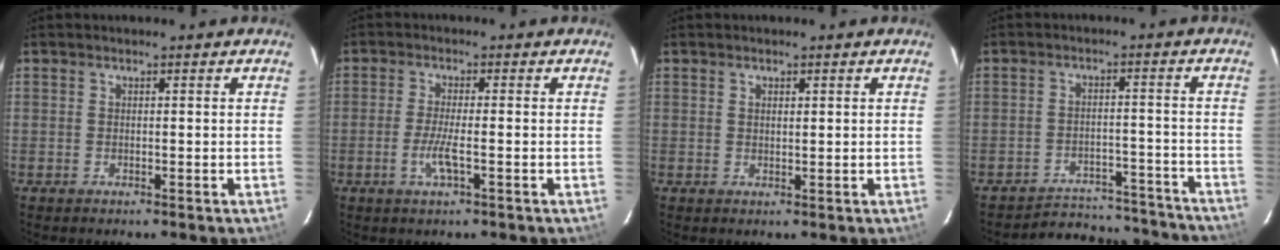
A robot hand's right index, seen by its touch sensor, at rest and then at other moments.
{"total": 4.4, "force": [-1.6, 0.5, 4.1], "torque": [-0.084, -0.005, -0.033]}
{"total": 1.0, "force": [0.5, 0.6, 0.6], "torque": [-0.011, 0.003, 0.008]}
{"total": 17.2, "force": [-16.3, 4.6, 3.2], "torque": [-0.066, 0.031, -0.205]}